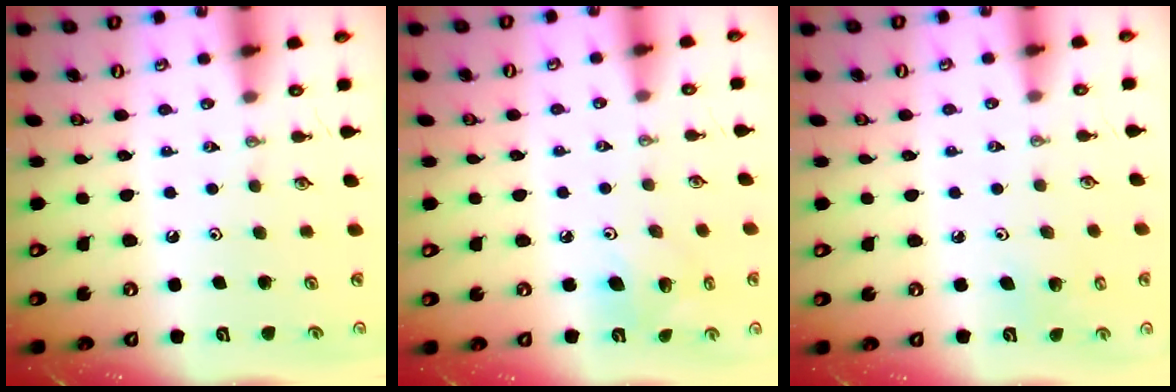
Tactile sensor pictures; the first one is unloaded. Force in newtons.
{"total": 7.2, "press": 7.0, "slide": 1.9}
{"total": 4.5, "press": 4.5, "slide": 0.2}